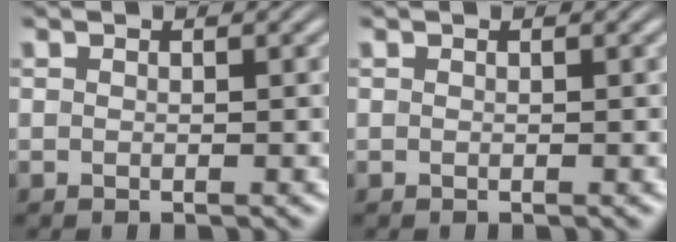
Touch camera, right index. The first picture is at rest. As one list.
[{"total": 0.0}]